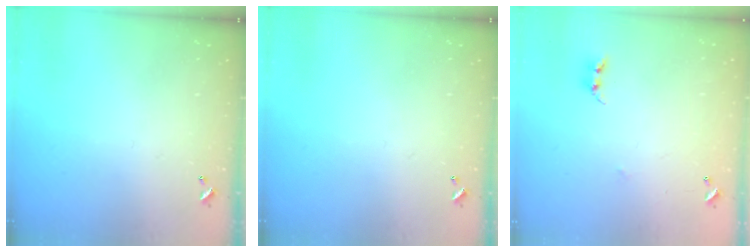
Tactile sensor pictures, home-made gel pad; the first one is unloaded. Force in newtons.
{"total": 0.0}
{"total": 5.1, "press": 5.0, "slide": 0.5}